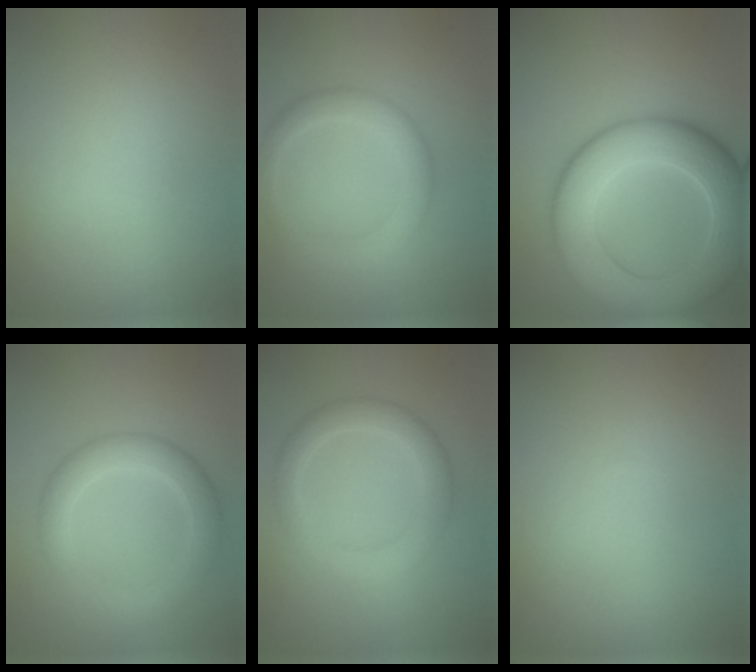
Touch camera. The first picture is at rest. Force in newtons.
{"total": 3.1, "press": 3.1, "slide": 0.1}
{"total": 10.1, "press": 10.1, "slide": 0.1}
{"total": 3.9, "press": 3.9, "slide": 0.1}
{"total": 3.5, "press": 3.5, "slide": 0.2}
{"total": 0.0}